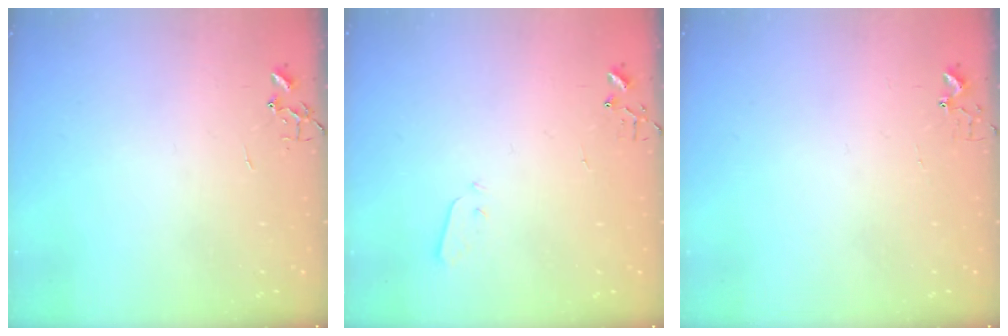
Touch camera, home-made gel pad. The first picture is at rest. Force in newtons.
{"total": 3.2, "press": 3.1, "slide": 0.7}
{"total": 2.7, "press": 2.7, "slide": 0.3}